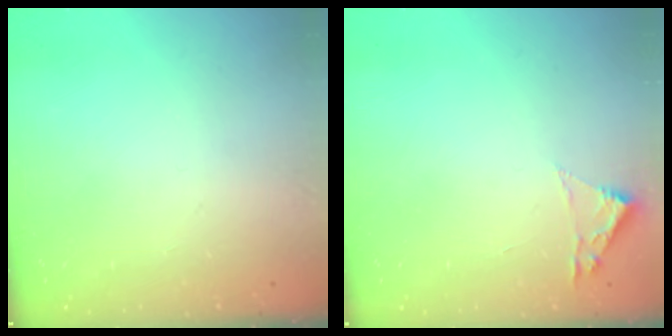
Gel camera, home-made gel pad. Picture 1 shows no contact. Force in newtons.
{"total": 1.8, "press": 1.8, "slide": 0.2}